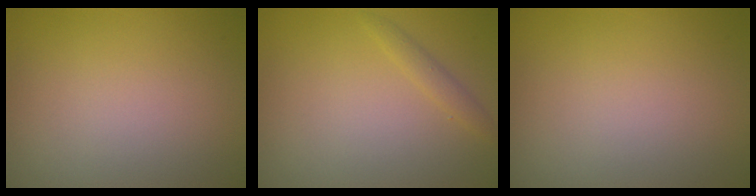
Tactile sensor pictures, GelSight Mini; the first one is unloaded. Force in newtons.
{"total": 1.1, "press": 1.1, "slide": 0.1}
{"total": 0.0}